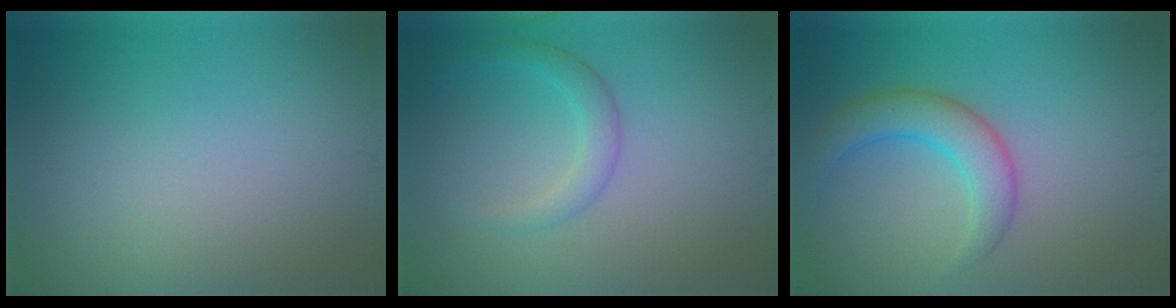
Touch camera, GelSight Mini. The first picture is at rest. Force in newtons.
{"total": 2.1, "press": 2.1, "slide": 0.1}
{"total": 4.3, "press": 4.3, "slide": 0.1}